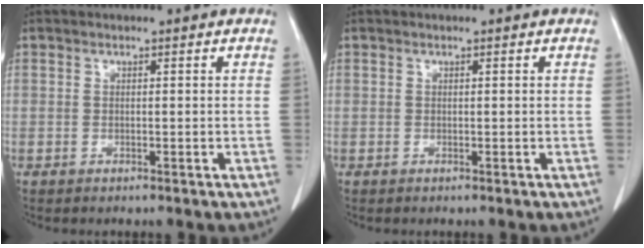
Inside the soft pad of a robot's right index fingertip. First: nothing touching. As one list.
[{"total": 0.0}]